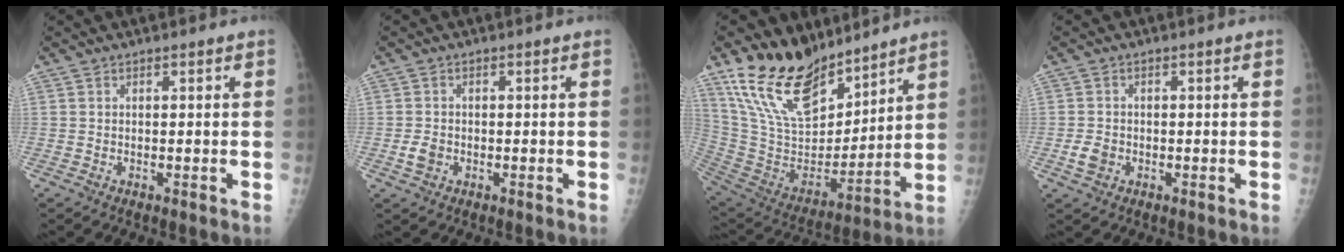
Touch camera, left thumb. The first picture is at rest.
{"total": 2.7, "force": [-0.7, 2.1, 1.5], "torque": [-0.024, 0.002, -0.012]}
{"total": 20.6, "force": [15.8, 9.1, 9.7], "torque": [-0.138, -0.083, 0.299]}
{"total": 3.0, "force": [-0.9, 2.4, 1.6], "torque": [-0.026, 0.002, -0.013]}